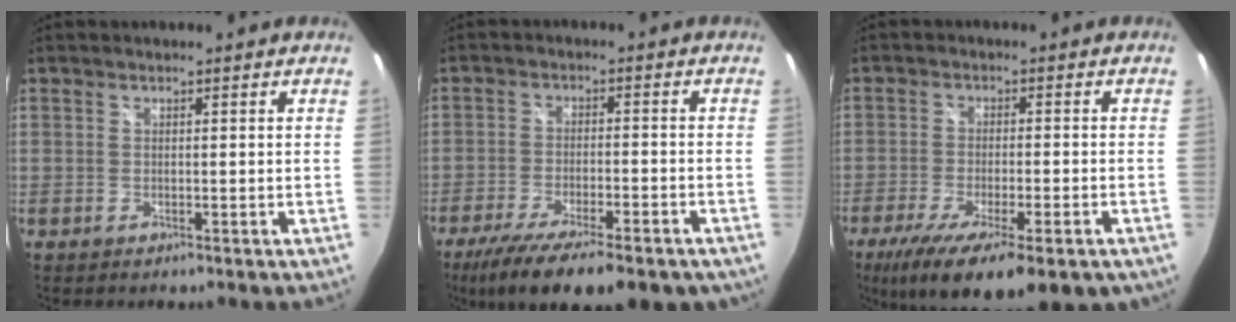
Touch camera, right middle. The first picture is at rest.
{"total": 18.9, "force": [-13.8, 5.7, 11.7], "torque": [-0.218, -0.052, -0.200]}
{"total": 17.2, "force": [-10.6, 4.6, 12.7], "torque": [-0.235, -0.061, -0.159]}